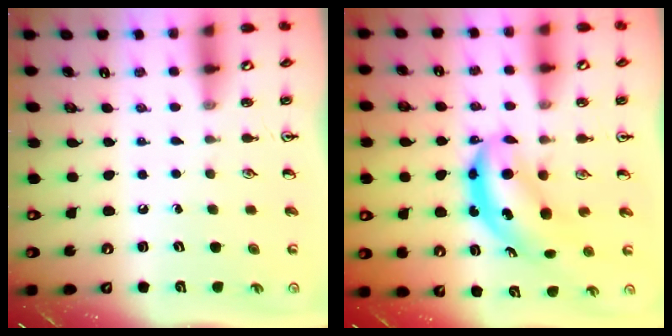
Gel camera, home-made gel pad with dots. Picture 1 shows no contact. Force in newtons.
{"total": 6.2, "press": 6.0, "slide": 1.4}